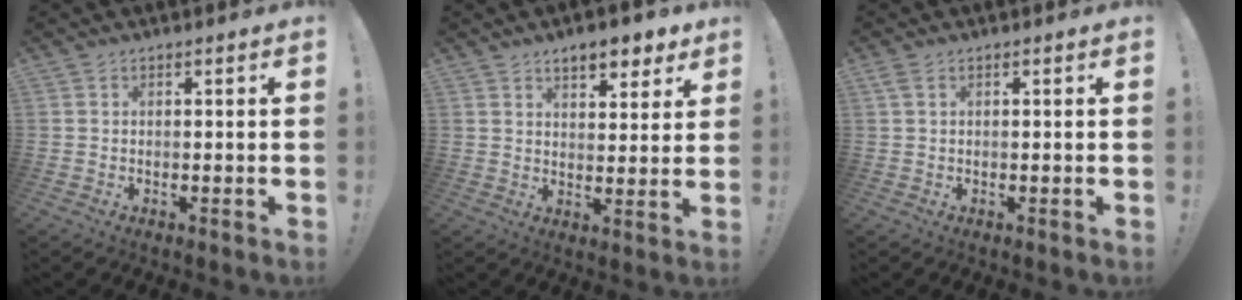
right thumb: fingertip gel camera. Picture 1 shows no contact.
{"total": 7.7, "force": [5.6, 3.3, 4.1], "torque": [-0.053, -0.029, 0.099]}
{"total": 1.6, "force": [0.7, 0.6, 1.3], "torque": [-0.027, 0.002, 0.012]}